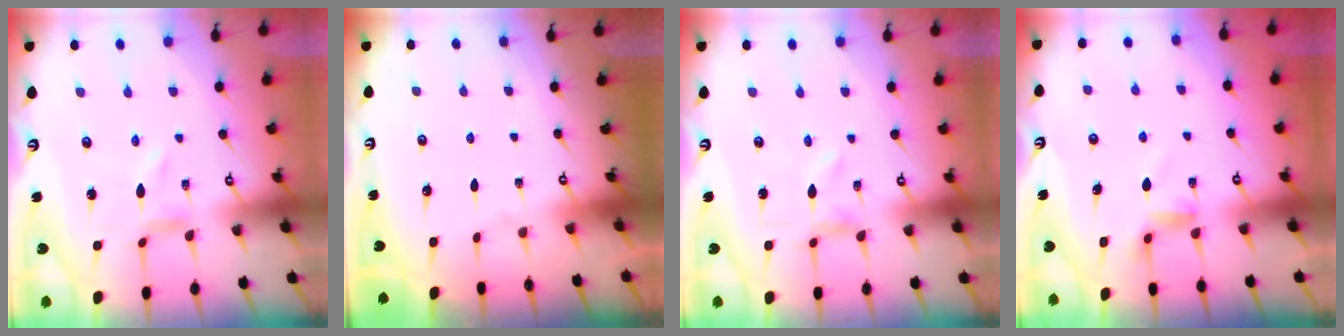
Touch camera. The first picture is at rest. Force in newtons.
{"total": 0.0}
{"total": 0.7, "press": 0.7, "slide": 0.2}
{"total": 3.7, "press": 3.7, "slide": 0.4}